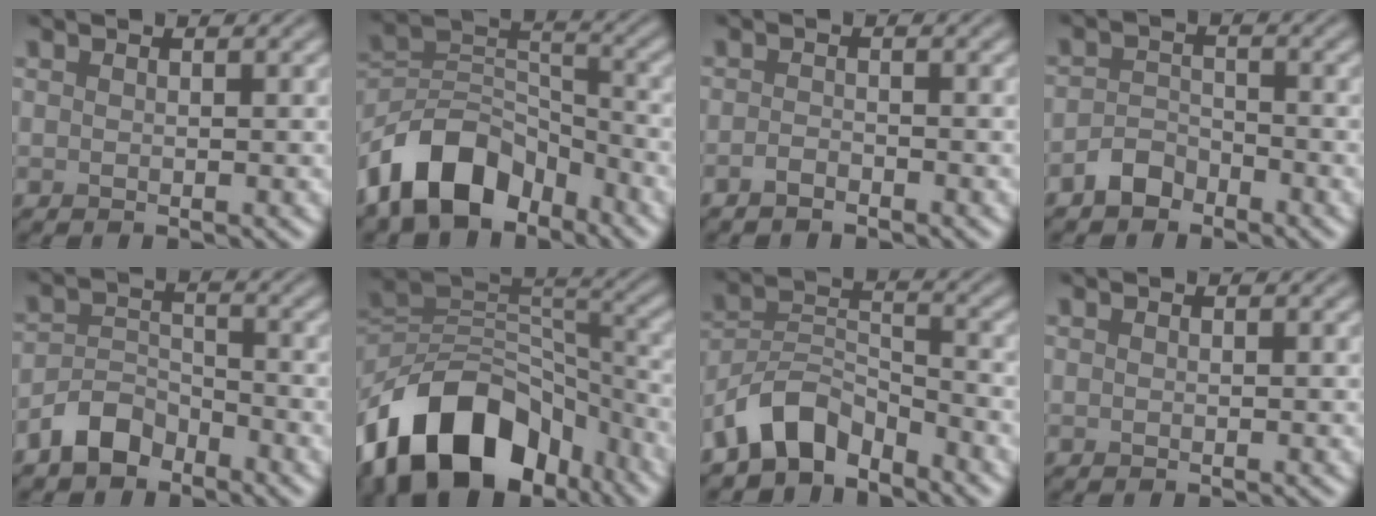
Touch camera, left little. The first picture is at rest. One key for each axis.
{"total": 9.6, "fx": -6.5, "fy": 5.3, "fz": 4.7, "tx": -0.074, "ty": 0.001, "tz": -0.138}
{"total": 1.0, "fx": -0.9, "fy": 0.3, "fz": 0.5, "tx": -0.010, "ty": 0.001, "tz": -0.018}
{"total": 2.4, "fx": -1.8, "fy": 1.3, "fz": 0.7, "tx": -0.009, "ty": 0.010, "tz": -0.039}
{"total": 3.7, "fx": -2.8, "fy": 2.0, "fz": 1.3, "tx": -0.021, "ty": 0.008, "tz": -0.062}
{"total": 14.5, "fx": -8.4, "fy": 9.1, "fz": 7.5, "tx": -0.132, "ty": 0.013, "tz": -0.155}
{"total": 5.7, "fx": -4.3, "fy": 2.7, "fz": 2.6, "tx": -0.037, "ty": 0.007, "tz": -0.092}
{"total": 0.0}